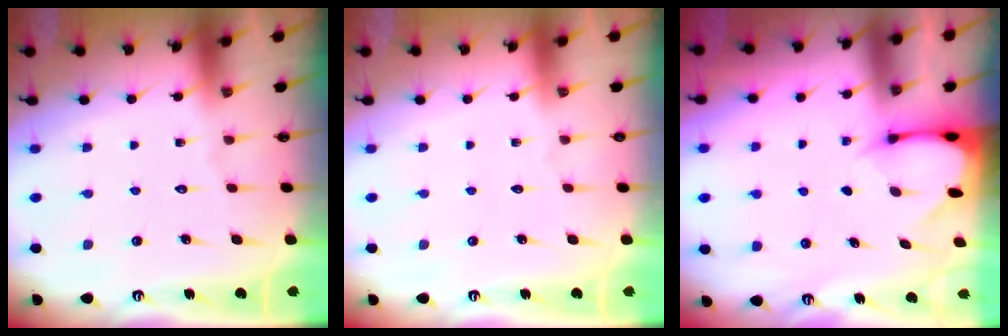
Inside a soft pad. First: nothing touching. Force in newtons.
{"total": 0.0}
{"total": 2.6, "press": 2.5, "slide": 0.3}